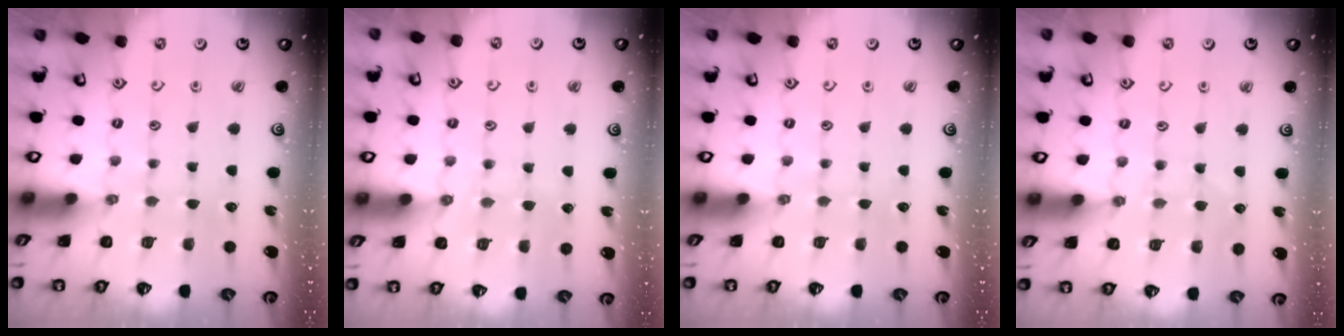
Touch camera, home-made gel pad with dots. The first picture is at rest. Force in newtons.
{"total": 5.7, "press": 5.7, "slide": 0.6}
{"total": 0.0}
{"total": 5.2, "press": 5.1, "slide": 0.7}